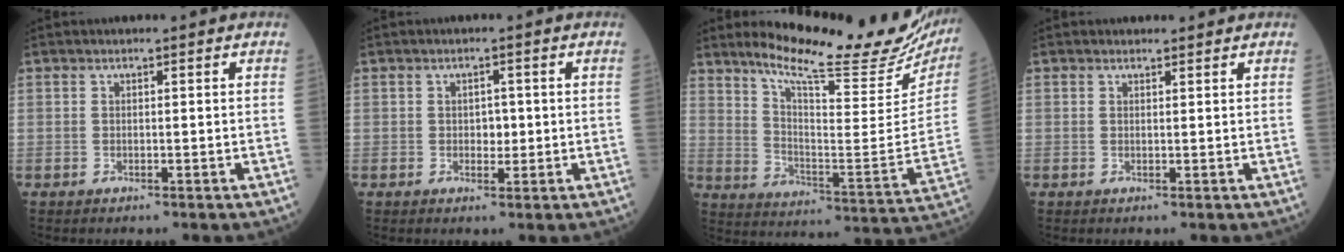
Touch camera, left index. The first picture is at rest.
{"total": 1.9, "force": [0.0, 1.3, 1.4], "torque": [-0.017, 0.002, 0.000]}
{"total": 23.8, "force": [20.7, 3.2, 11.3], "torque": [-0.179, -0.071, 0.279]}
{"total": 0.8, "force": [0.8, 0.3, 0.0], "torque": [-0.008, -0.001, 0.011]}